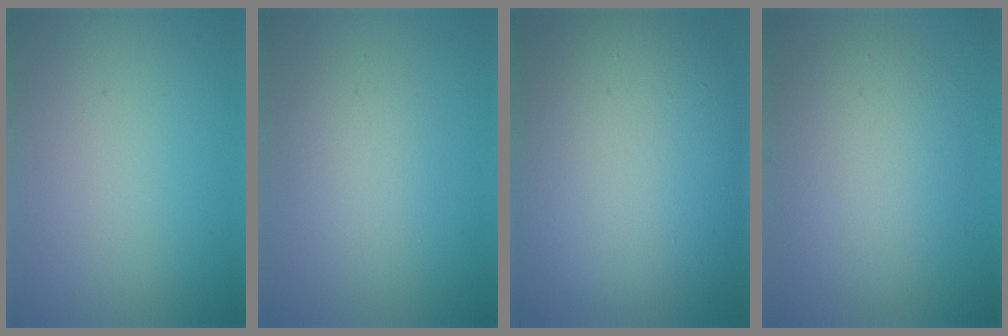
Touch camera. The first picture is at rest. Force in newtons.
{"total": 2.2, "press": 2.2, "slide": 0.0}
{"total": 15.4, "press": 15.3, "slide": 0.7}
{"total": 4.8, "press": 4.8, "slide": 0.2}